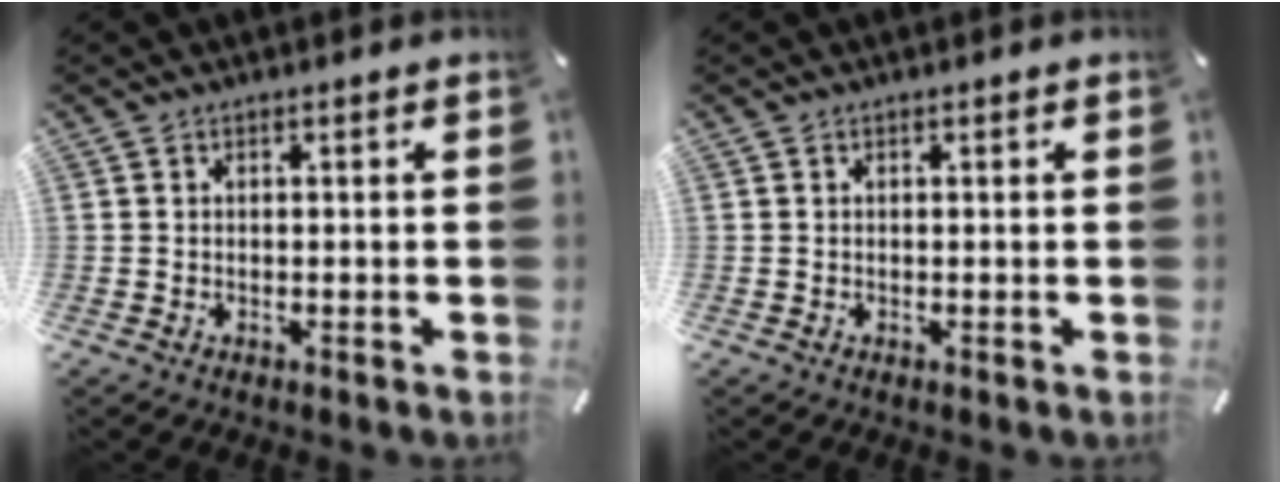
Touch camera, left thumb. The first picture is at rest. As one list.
[{"total": 0.0}]